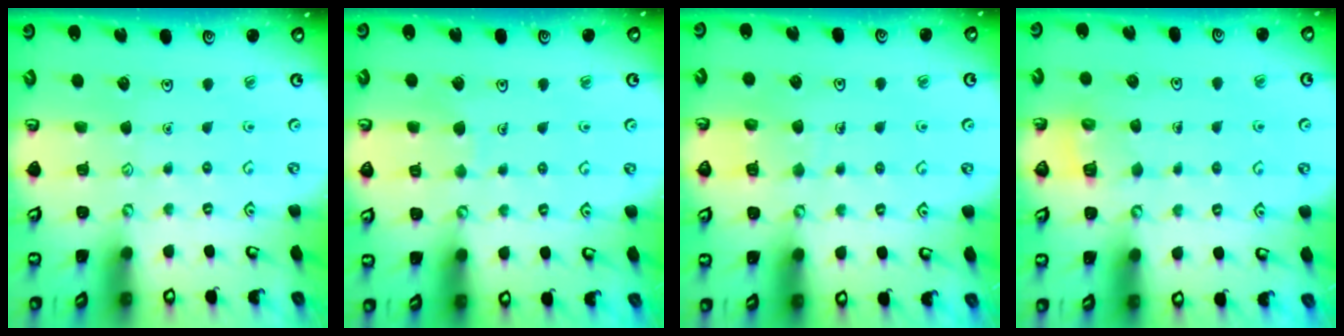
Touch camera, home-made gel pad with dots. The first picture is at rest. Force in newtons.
{"total": 3.8, "press": 3.8, "slide": 0.3}
{"total": 5.6, "press": 5.6, "slide": 0.4}
{"total": 2.2, "press": 2.2, "slide": 0.1}